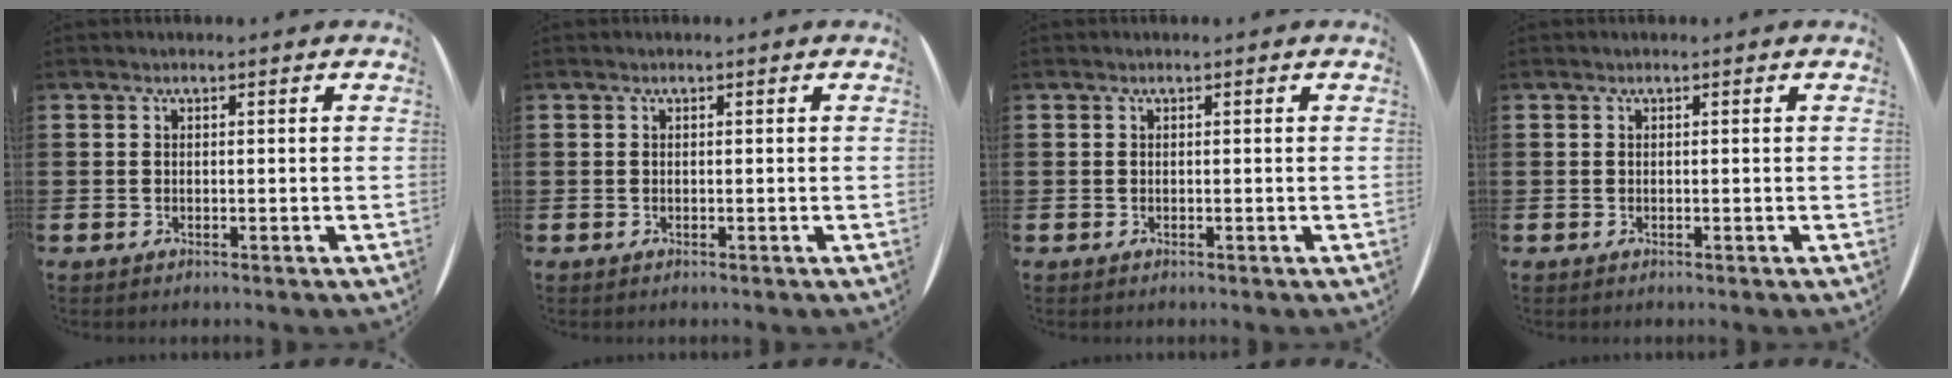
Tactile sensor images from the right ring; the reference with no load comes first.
{"total": 0.0}
{"total": 0.0}
{"total": 0.0}